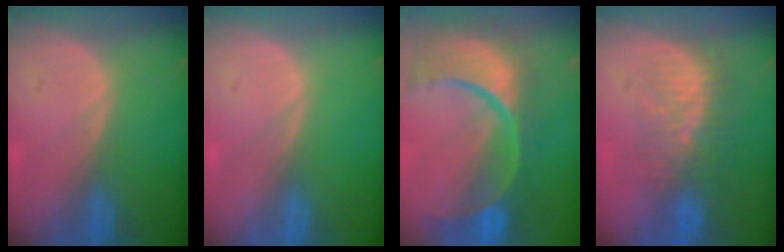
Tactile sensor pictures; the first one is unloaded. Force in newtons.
{"total": 0.0}
{"total": 13.8, "press": 10.9, "slide": 8.4}
{"total": 8.1, "press": 7.7, "slide": 2.7}